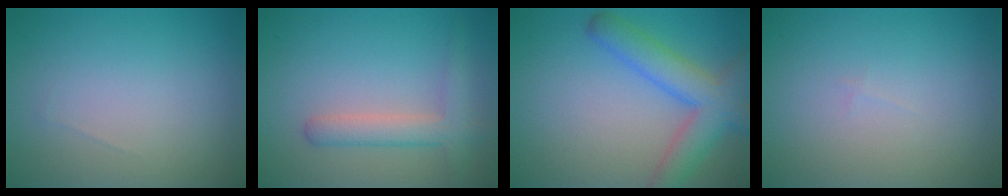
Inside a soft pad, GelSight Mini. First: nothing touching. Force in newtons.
{"total": 3.0, "press": 3.0, "slide": 0.2}
{"total": 4.5, "press": 4.5, "slide": 0.3}
{"total": 0.0}